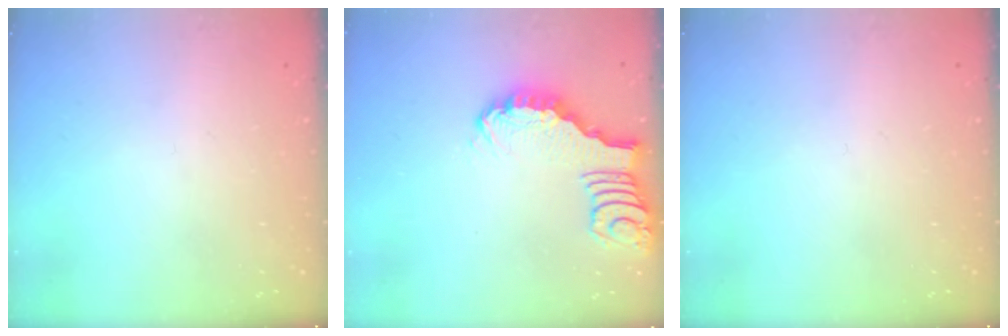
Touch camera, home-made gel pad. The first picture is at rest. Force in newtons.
{"total": 2.8, "press": 2.7, "slide": 0.4}
{"total": 0.0}